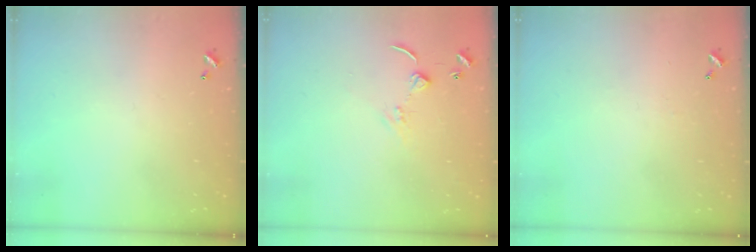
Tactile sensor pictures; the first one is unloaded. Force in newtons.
{"total": 3.8, "press": 3.7, "slide": 0.6}
{"total": 2.5, "press": 2.4, "slide": 0.6}